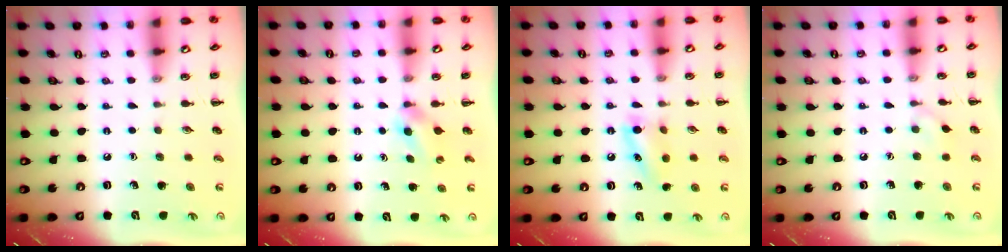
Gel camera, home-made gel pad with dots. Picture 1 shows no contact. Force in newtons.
{"total": 3.0, "press": 2.7, "slide": 1.3}
{"total": 5.2, "press": 5.1, "slide": 1.3}
{"total": 5.0, "press": 4.7, "slide": 1.6}